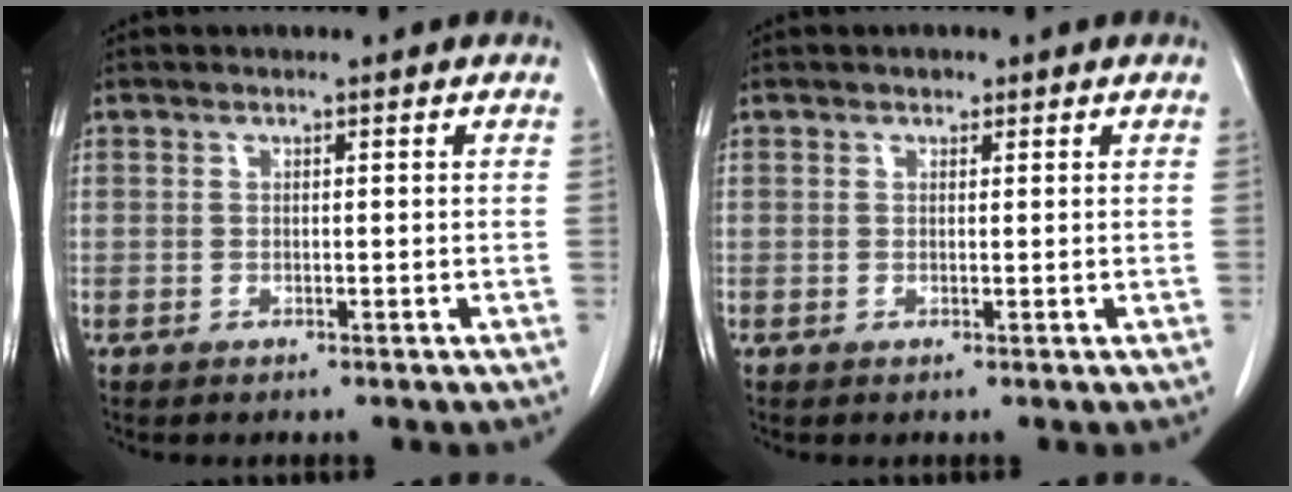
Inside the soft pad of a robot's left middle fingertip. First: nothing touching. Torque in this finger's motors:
{"motor_torque": [0.18, -0.16, -0.01, 0.00]}